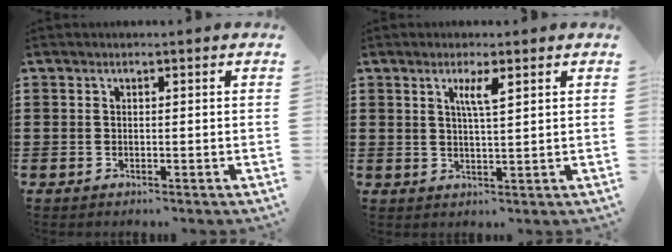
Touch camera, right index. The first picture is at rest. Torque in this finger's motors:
{"motor_torque": [0.50, 0.02, 0.21, 0.10]}